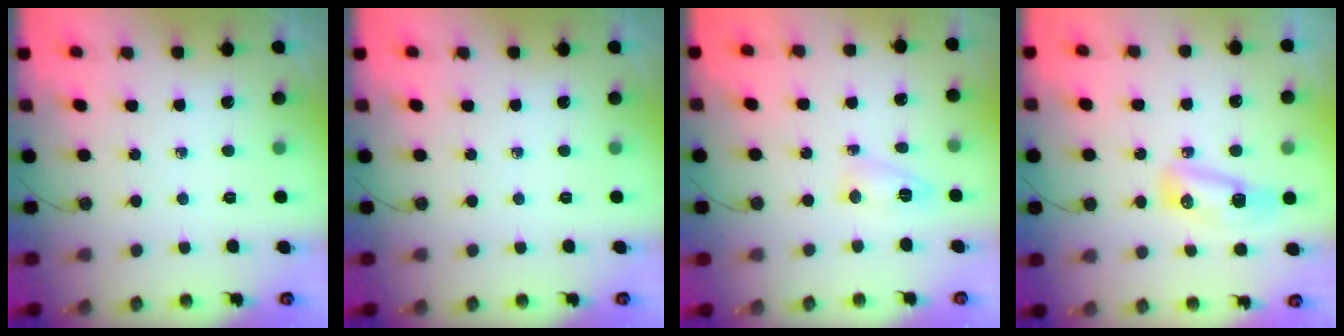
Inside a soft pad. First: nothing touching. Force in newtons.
{"total": 0.0}
{"total": 4.5, "press": 4.5, "slide": 0.6}
{"total": 8.4, "press": 8.4, "slide": 0.9}